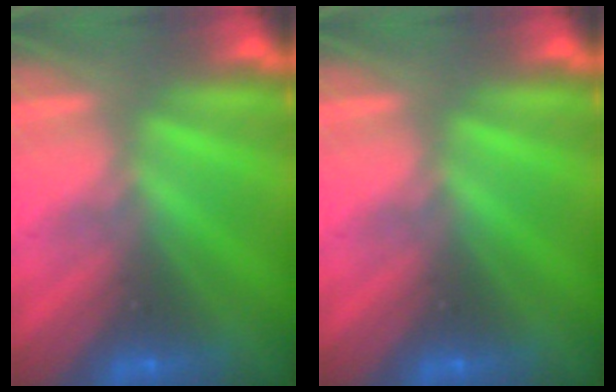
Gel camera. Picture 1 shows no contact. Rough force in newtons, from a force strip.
{"total": 0.0}